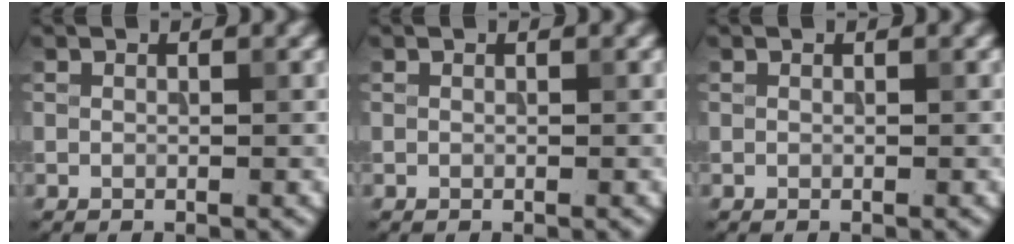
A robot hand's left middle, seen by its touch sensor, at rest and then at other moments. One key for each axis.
{"total": 0.0}
{"total": 0.0}